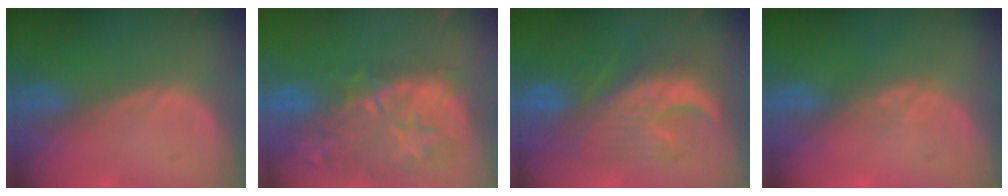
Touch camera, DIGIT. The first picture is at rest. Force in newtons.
{"total": 13.7, "press": 11.8, "slide": 6.9}
{"total": 9.5, "press": 9.4, "slide": 1.2}
{"total": 1.4, "press": 1.4, "slide": 0.3}